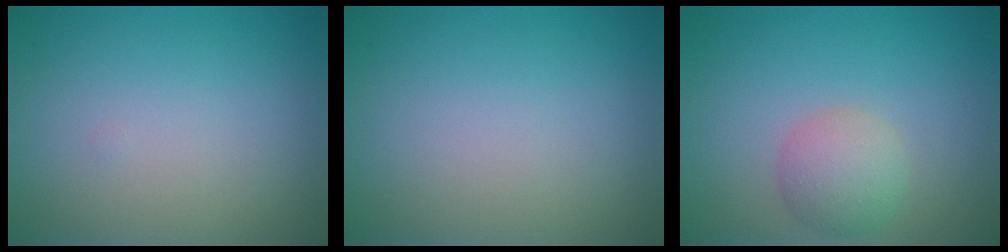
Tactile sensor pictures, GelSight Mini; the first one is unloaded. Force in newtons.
{"total": 0.0}
{"total": 3.0, "press": 3.0, "slide": 0.2}